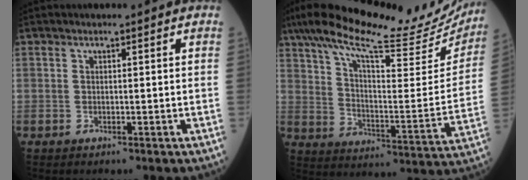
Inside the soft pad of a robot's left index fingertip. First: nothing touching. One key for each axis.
{"total": 28.6, "fx": 24.7, "fy": 4.7, "fz": 13.7, "tx": -0.233, "ty": -0.025, "tz": 0.334}